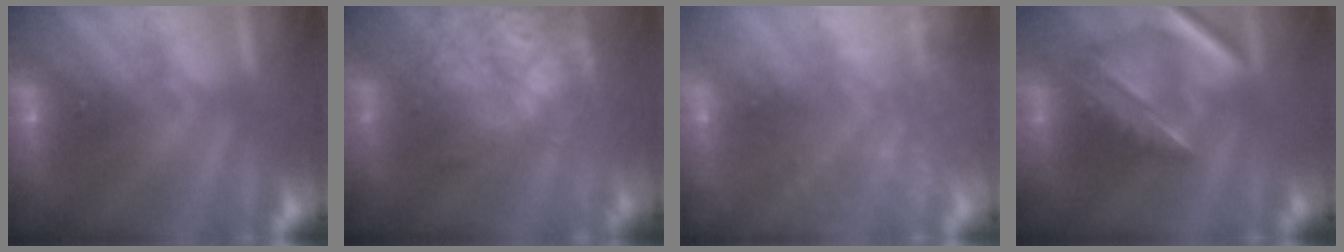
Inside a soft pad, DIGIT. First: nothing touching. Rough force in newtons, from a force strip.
{"total": 7.8}
{"total": 2.4}
{"total": 9.5}